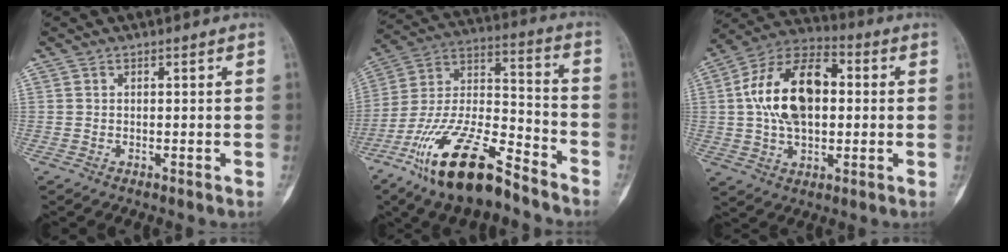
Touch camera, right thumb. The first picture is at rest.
{"total": 20.7, "force": [-13.9, 6.7, 13.8], "torque": [-0.275, 0.068, -0.255]}
{"total": 17.8, "force": [1.8, 10.6, 14.2], "torque": [-0.233, 0.024, 0.025]}